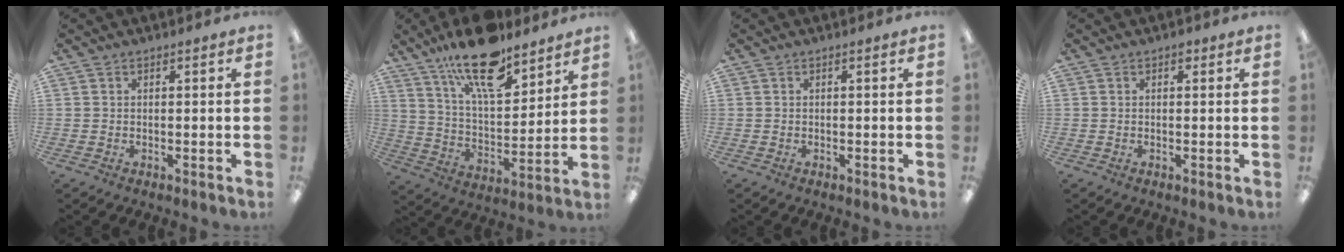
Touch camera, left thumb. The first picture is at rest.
{"total": 18.7, "force": [13.4, 7.0, 11.1], "torque": [-0.189, -0.071, 0.229]}
{"total": 0.0}
{"total": 1.0, "force": [0.6, 0.6, 0.6], "torque": [-0.004, 0.000, 0.008]}